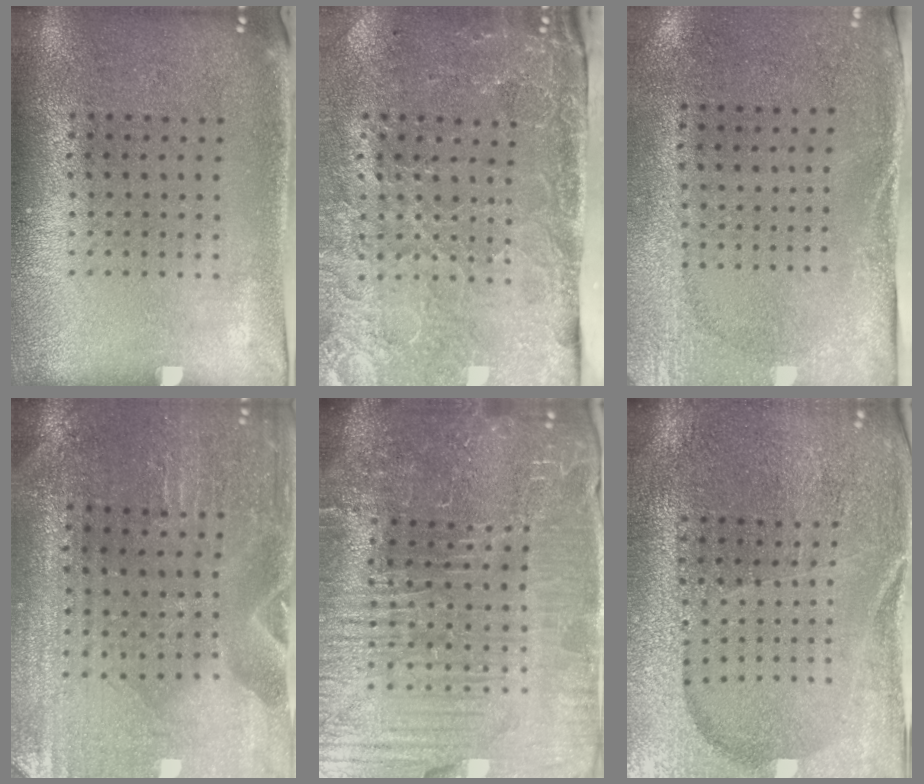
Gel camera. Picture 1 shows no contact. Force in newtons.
{"total": 4.6, "press": 3.7, "slide": 2.8}
{"total": 2.7, "press": 2.1, "slide": 1.6}
{"total": 0.8, "press": 0.8, "slide": 0.1}
{"total": 6.8, "press": 6.1, "slide": 3.0}
{"total": 3.6, "press": 3.6, "slide": 0.6}